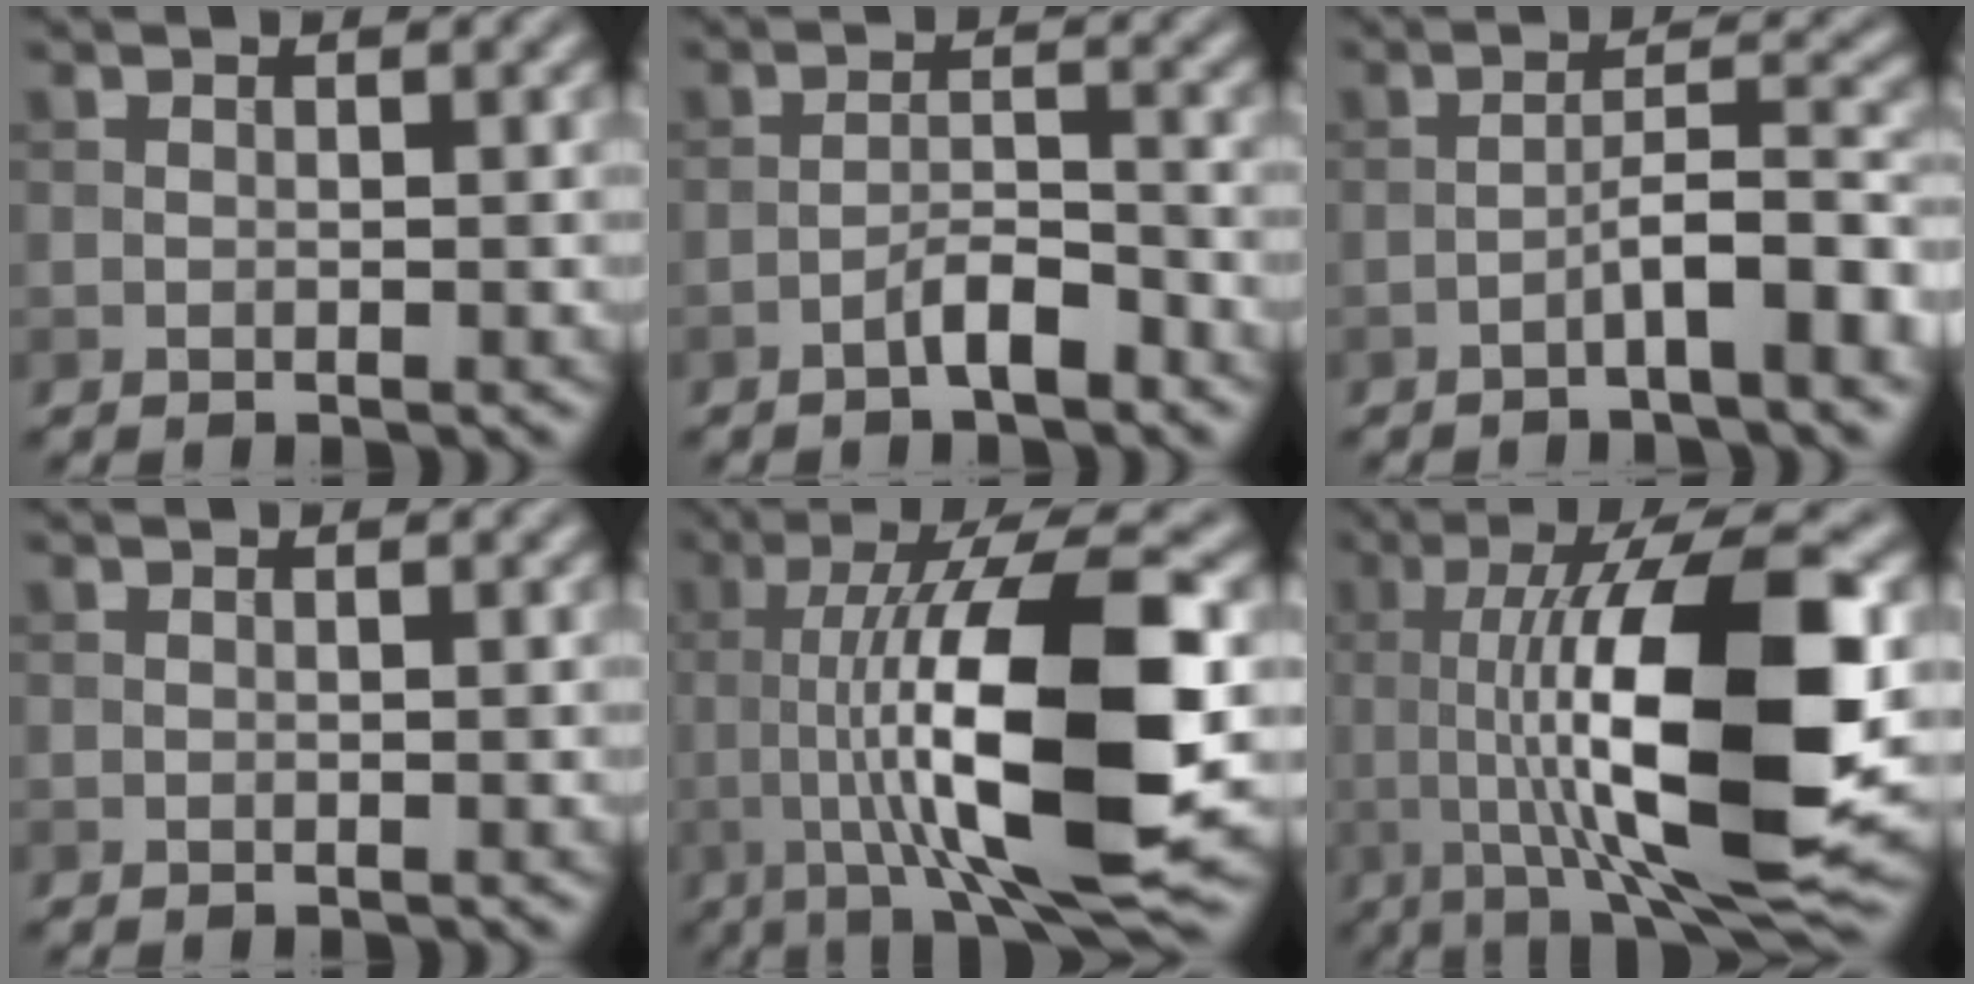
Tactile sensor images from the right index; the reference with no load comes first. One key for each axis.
{"total": 2.8, "fx": -1.9, "fy": 0.7, "fz": 1.9, "tx": -0.031, "ty": 0.011, "tz": -0.036}
{"total": 5.5, "fx": -2.6, "fy": 0.9, "fz": 4.8, "tx": -0.074, "ty": 0.018, "tz": -0.048}
{"total": 0.0}
{"total": 13.9, "fx": -0.8, "fy": 3.3, "fz": 13.4, "tx": -0.204, "ty": 0.004, "tz": -0.014}
{"total": 14.8, "fx": 0.1, "fy": 4.0, "fz": 14.2, "tx": -0.210, "ty": -0.002, "tz": 0.001}